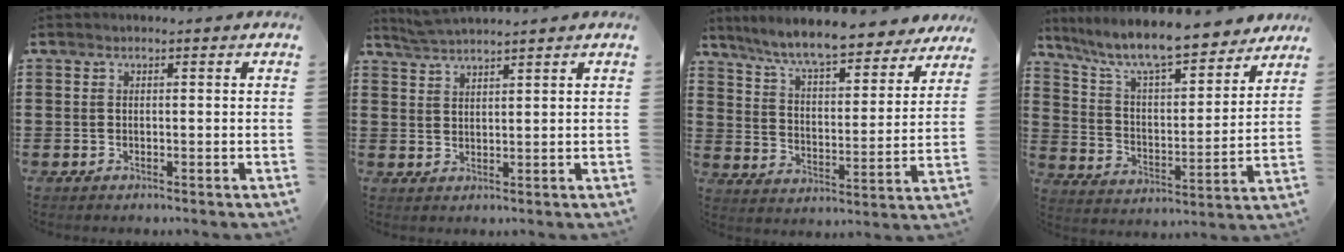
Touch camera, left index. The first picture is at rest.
{"total": 2.9, "force": [2.8, -0.4, 0.5], "torque": [-0.017, -0.001, 0.053]}
{"total": 8.8, "force": [7.9, 0.4, 3.7], "torque": [-0.103, -0.044, 0.138]}
{"total": 9.2, "force": [8.2, 0.8, 4.2], "torque": [-0.115, -0.052, 0.138]}